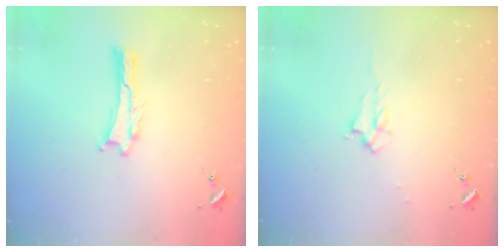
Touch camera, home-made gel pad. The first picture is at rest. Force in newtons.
{"total": 1.7, "press": 1.6, "slide": 0.2}